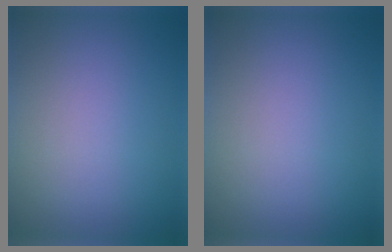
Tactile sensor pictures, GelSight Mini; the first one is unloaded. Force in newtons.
{"total": 0.0}